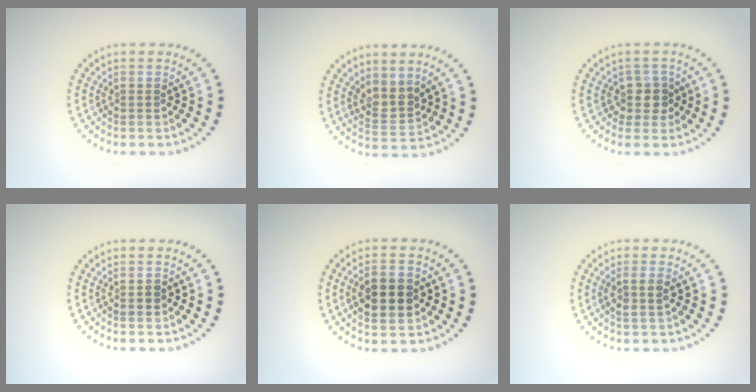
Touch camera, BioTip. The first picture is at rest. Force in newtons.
{"total": 2.6, "press": 2.0, "slide": 1.6}
{"total": 2.2, "press": 1.8, "slide": 1.2}
{"total": 1.1, "press": 1.1, "slide": 0.0}
{"total": 4.5, "press": 4.5, "slide": 0.1}
{"total": 1.8, "press": 1.7, "slide": 0.6}